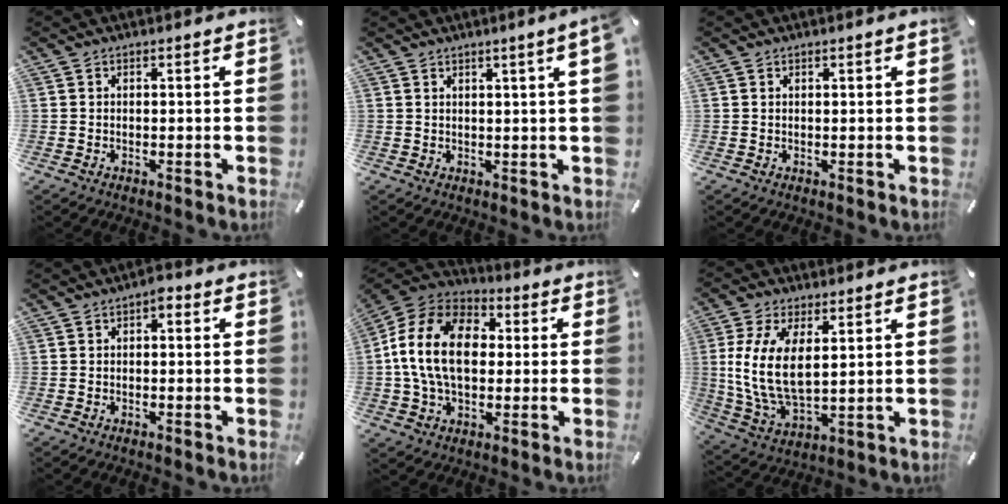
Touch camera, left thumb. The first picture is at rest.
{"total": 3.6, "force": [1.7, -0.3, 3.1], "torque": [-0.059, -0.003, 0.028]}
{"total": 0.7, "force": [0.4, -0.1, 0.6], "torque": [-0.010, -0.002, 0.007]}
{"total": 1.7, "force": [-0.5, 1.0, 1.3], "torque": [-0.027, 0.010, -0.013]}
{"total": 16.8, "force": [0.3, 12.0, 11.8], "torque": [-0.254, 0.018, 0.002]}
{"total": 12.2, "force": [3.1, 6.5, 9.9], "torque": [-0.228, -0.012, 0.055]}